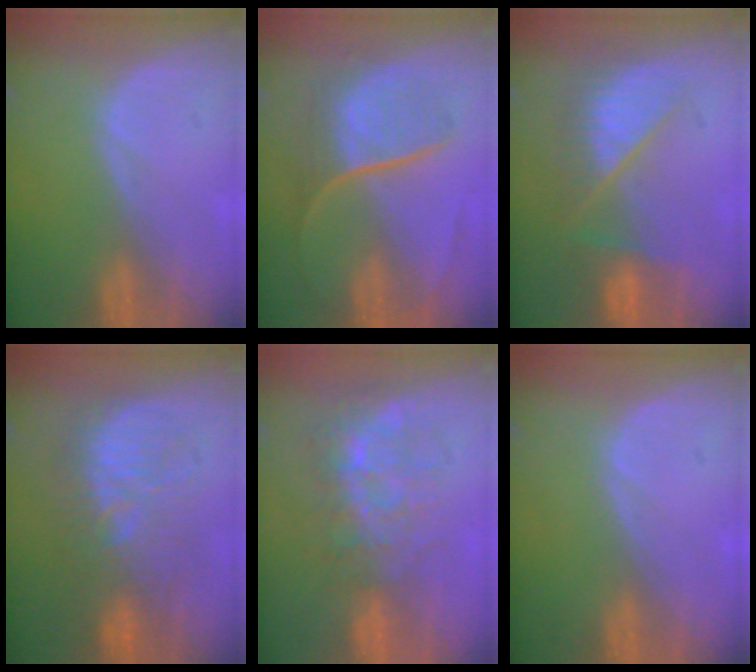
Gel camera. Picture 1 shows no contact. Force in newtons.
{"total": 9.1, "press": 7.5, "slide": 5.2}
{"total": 7.3, "press": 7.3, "slide": 0.6}
{"total": 9.9, "press": 9.9, "slide": 0.3}
{"total": 9.0, "press": 7.6, "slide": 4.7}
{"total": 0.0}